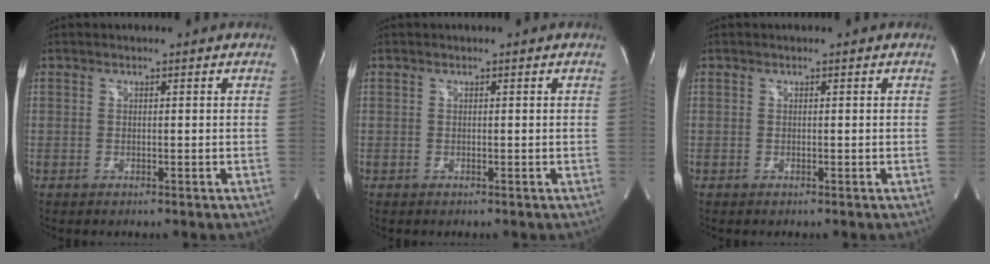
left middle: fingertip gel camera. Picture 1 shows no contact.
{"total": 0.0}
{"total": 0.0}